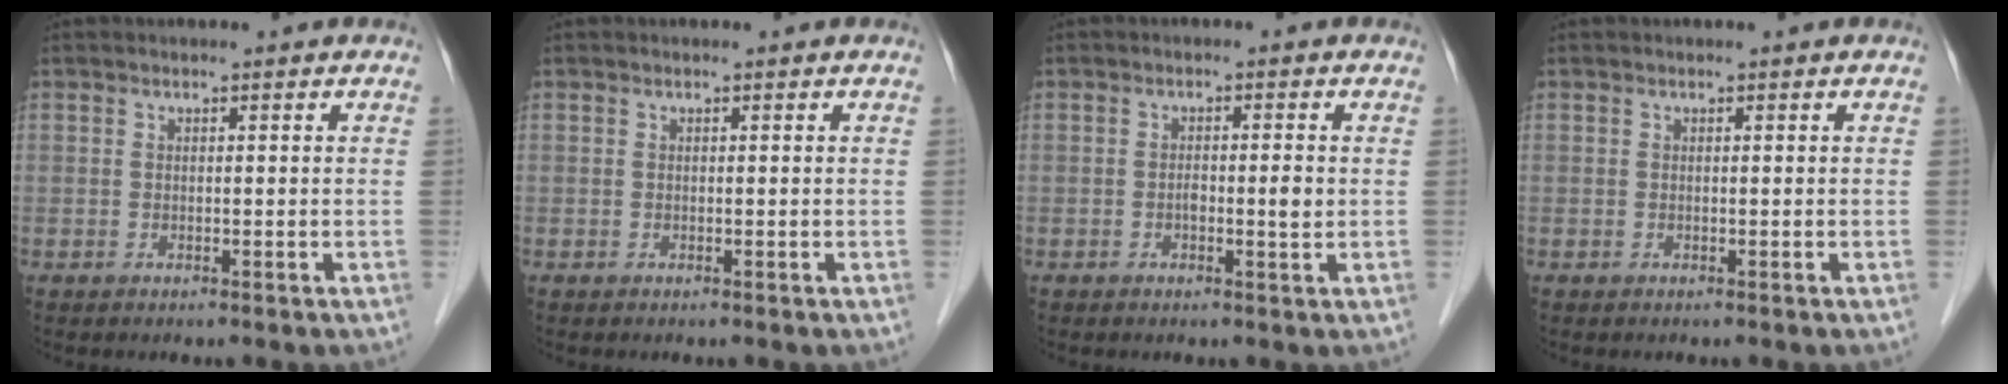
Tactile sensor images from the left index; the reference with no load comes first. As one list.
[{"total": 0.0}, {"total": 2.6, "force": [-0.3, 0.5, 2.5], "torque": [-0.043, 0.000, -0.005]}, {"total": 0.0}]